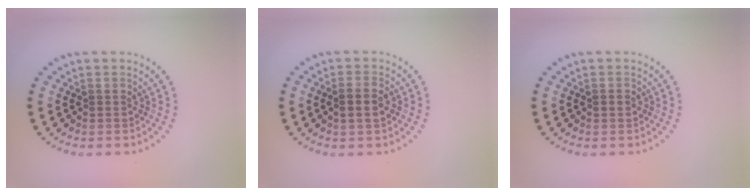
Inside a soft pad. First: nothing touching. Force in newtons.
{"total": 2.3, "press": 2.1, "slide": 0.8}
{"total": 1.0, "press": 0.9, "slide": 0.2}